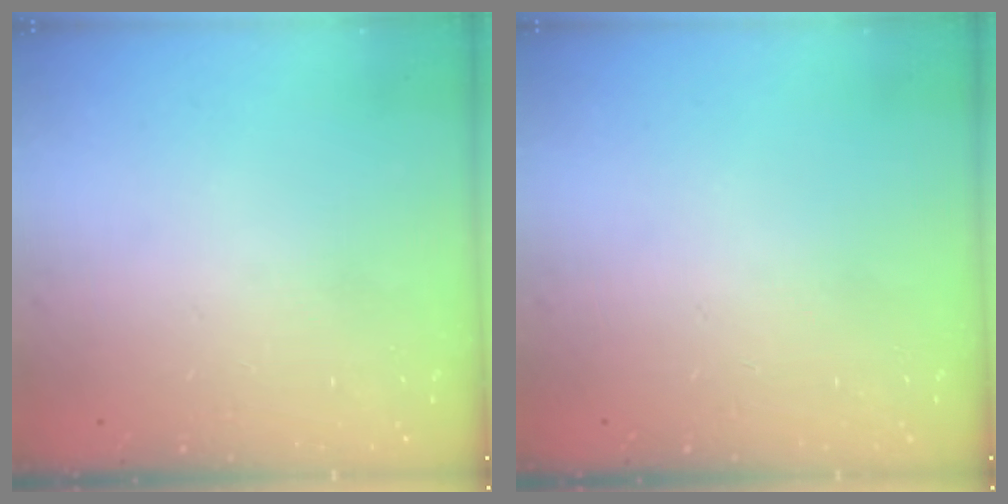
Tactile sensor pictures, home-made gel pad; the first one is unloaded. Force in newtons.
{"total": 0.0}